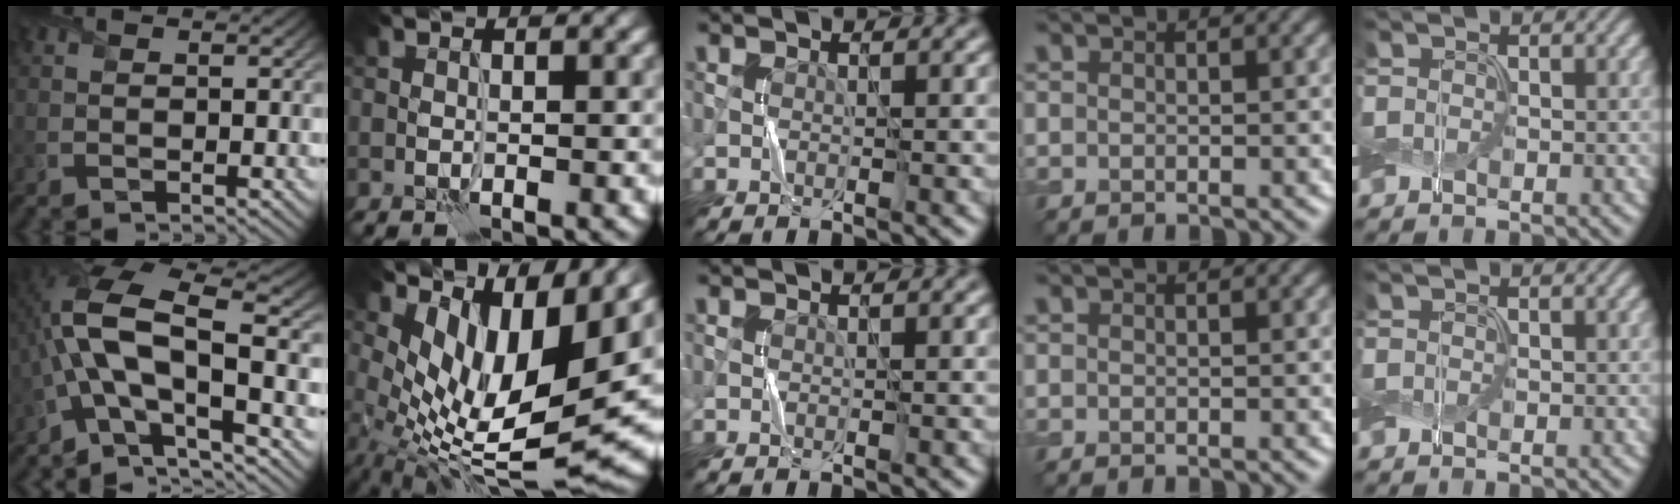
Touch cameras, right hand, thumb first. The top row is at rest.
{"thumb": {"total": 14.5, "force": [-2.4, 5.6, 13.1], "torque": [-0.280, 0.013, -0.054]}, "index": {"total": 12.3, "force": [3.0, 5.7, 10.5], "torque": [-0.194, -0.008, 0.063]}}